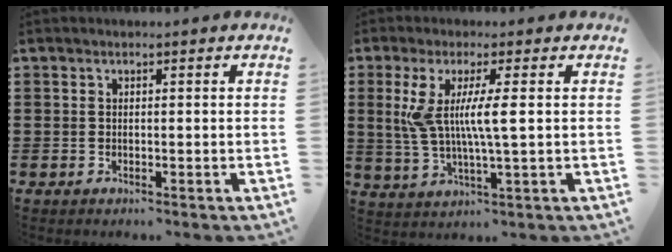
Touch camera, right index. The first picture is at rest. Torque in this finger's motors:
{"motor_torque": [1.24, 0.20, 0.38, 0.21]}